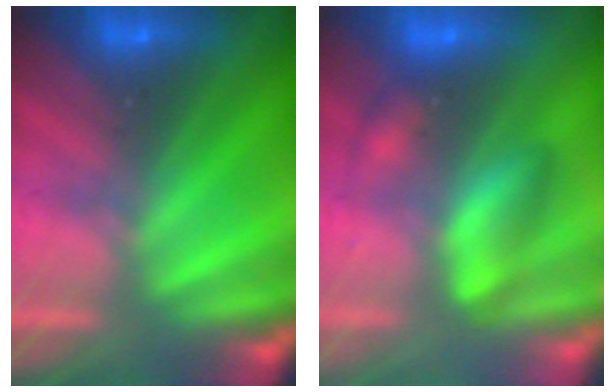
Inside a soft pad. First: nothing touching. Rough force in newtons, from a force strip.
{"total": 2.7}